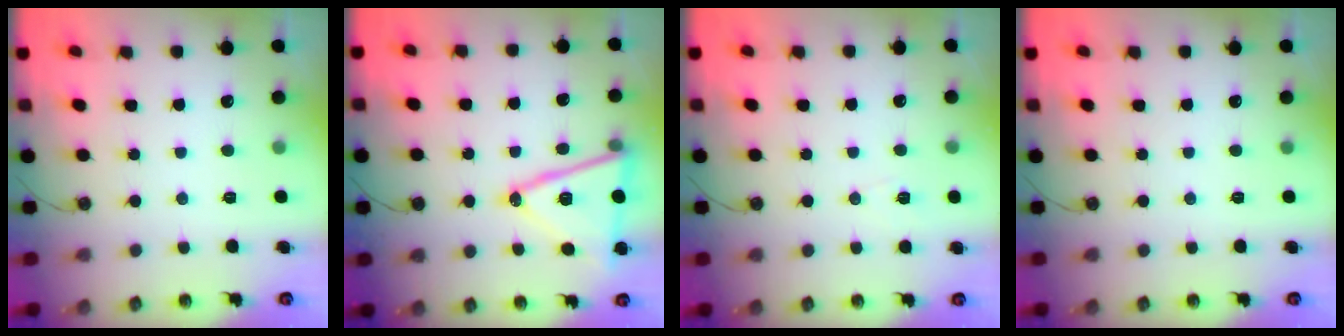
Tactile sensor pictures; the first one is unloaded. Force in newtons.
{"total": 16.5, "press": 16.2, "slide": 3.5}
{"total": 3.7, "press": 3.5, "slide": 1.2}
{"total": 0.0}